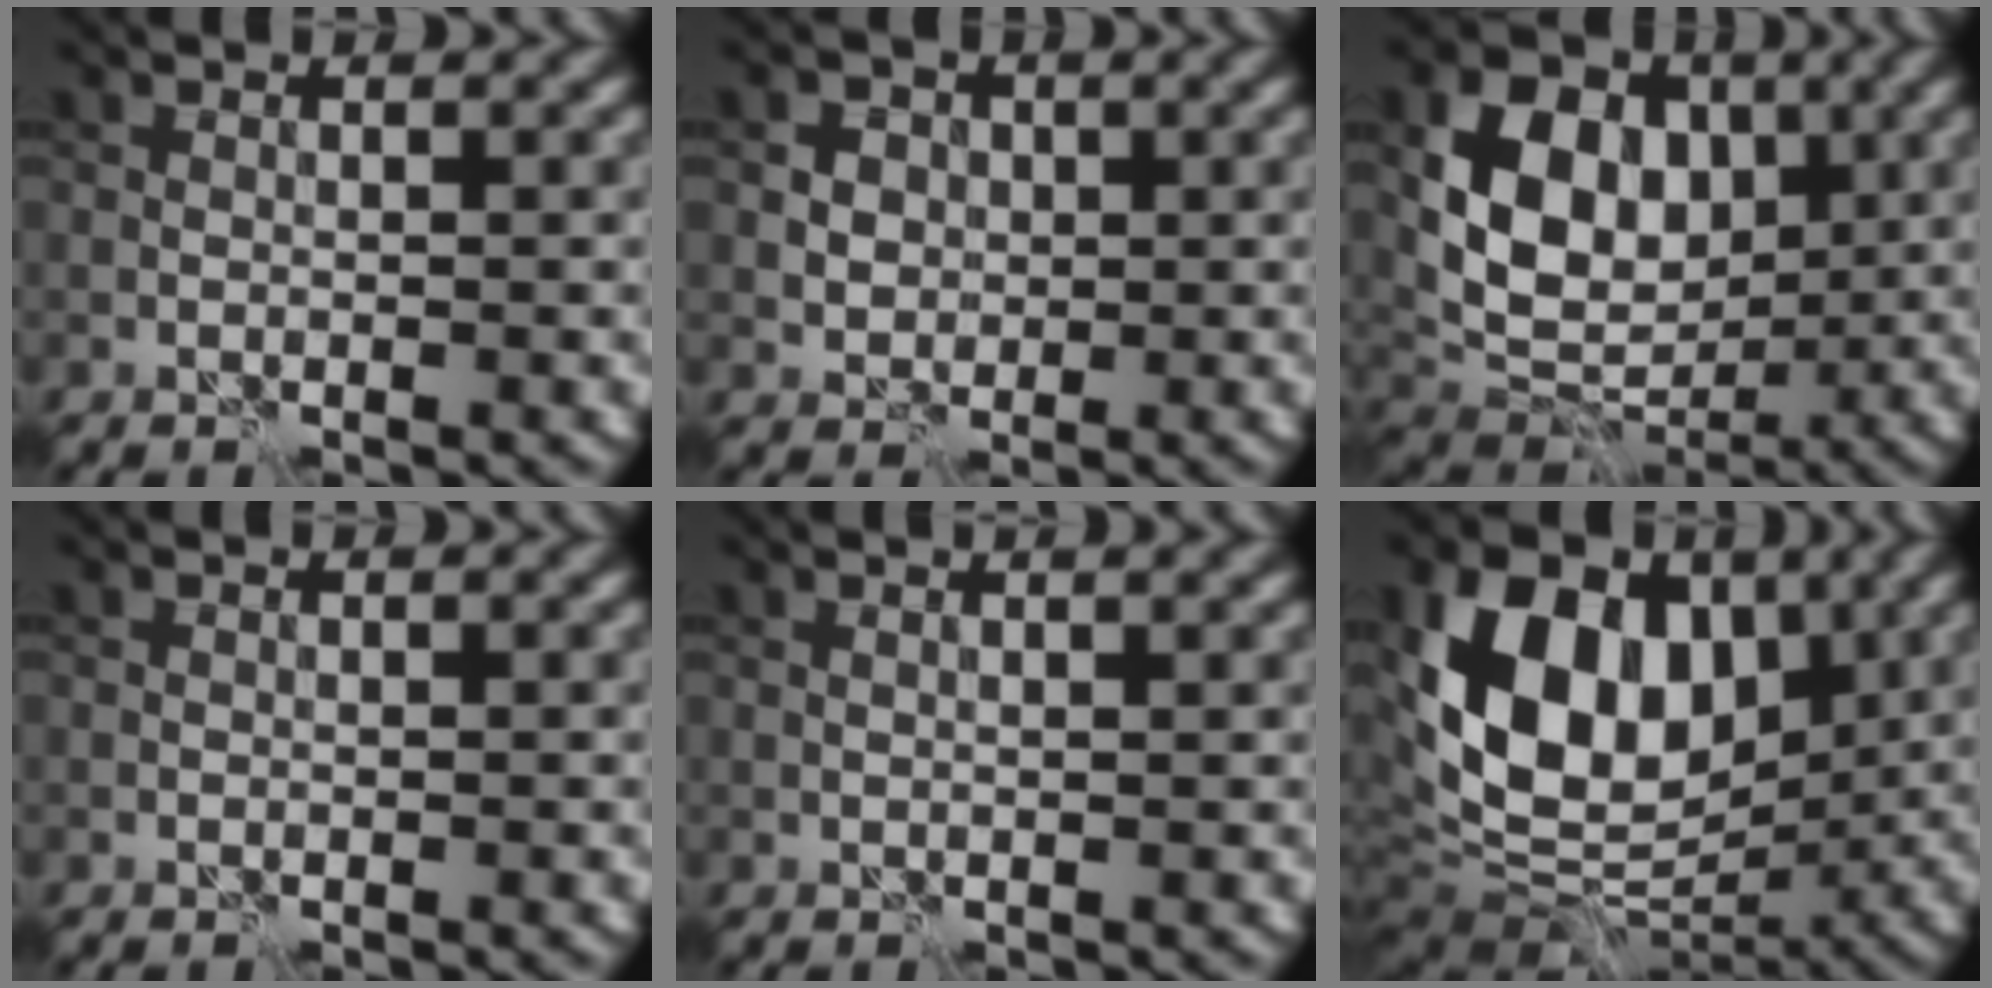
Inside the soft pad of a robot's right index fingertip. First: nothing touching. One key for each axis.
{"total": 4.2, "fx": 1.2, "fy": 3.5, "fz": 2.0, "tx": -0.032, "ty": 0.014, "tz": 0.013}
{"total": 9.8, "fx": 1.8, "fy": 7.0, "fz": 6.5, "tx": -0.126, "ty": -0.007, "tz": 0.029}
{"total": 0.0}
{"total": 3.1, "fx": 1.9, "fy": 1.3, "fz": 2.1, "tx": -0.009, "ty": 0.021, "tz": -0.003}
{"total": 14.2, "fx": 2.6, "fy": 9.5, "fz": 10.2, "tx": -0.192, "ty": 0.016, "tz": 0.037}